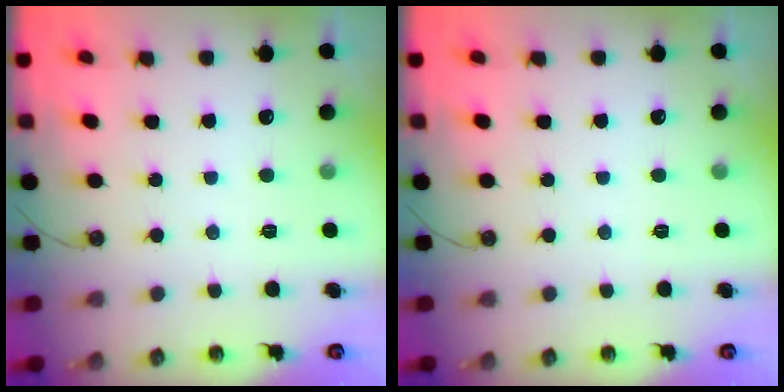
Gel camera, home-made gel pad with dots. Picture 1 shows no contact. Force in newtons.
{"total": 0.0}